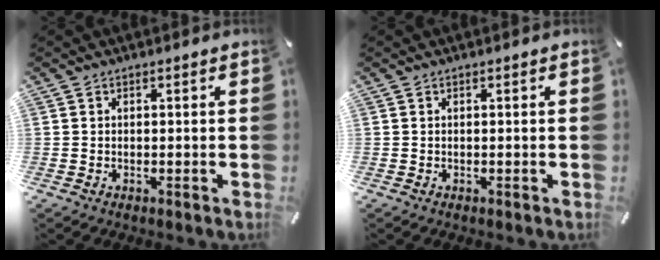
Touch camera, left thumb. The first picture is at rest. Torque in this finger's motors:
{"motor_torque": [0.01, 0.01, -0.07, 0.01, 0.00]}